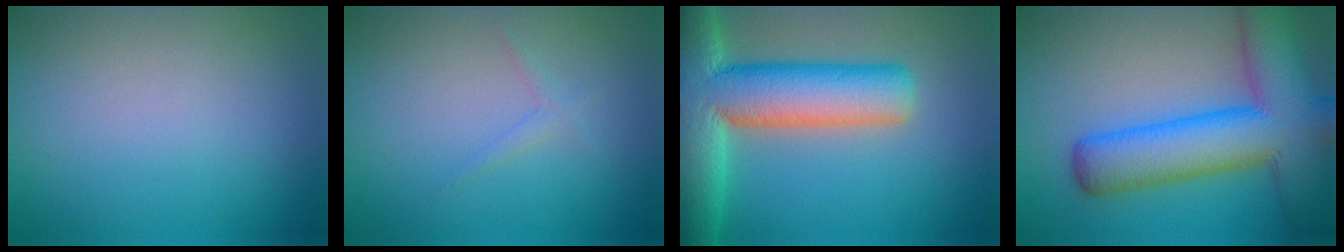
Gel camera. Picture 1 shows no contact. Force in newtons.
{"total": 0.8, "press": 0.8, "slide": 0.0}
{"total": 13.2, "press": 13.2, "slide": 0.9}
{"total": 11.0, "press": 11.0, "slide": 0.4}